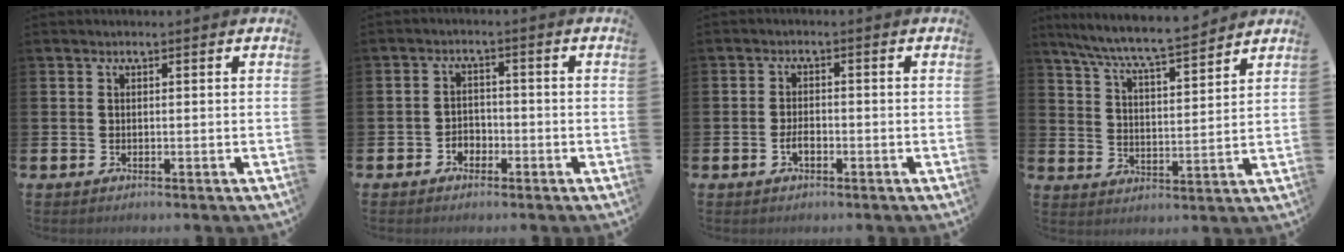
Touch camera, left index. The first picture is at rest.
{"total": 2.2, "force": [-1.6, 1.5, 0.4], "torque": [-0.012, 0.005, -0.035]}
{"total": 2.2, "force": [-0.6, 1.2, 1.7], "torque": [-0.024, 0.000, -0.014]}
{"total": 7.7, "force": [7.3, 0.1, 2.3], "torque": [-0.070, -0.051, 0.127]}